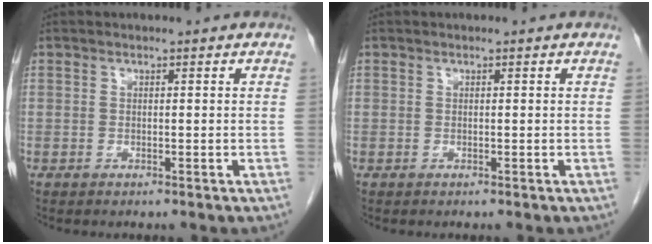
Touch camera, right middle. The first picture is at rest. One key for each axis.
{"total": 0.0}